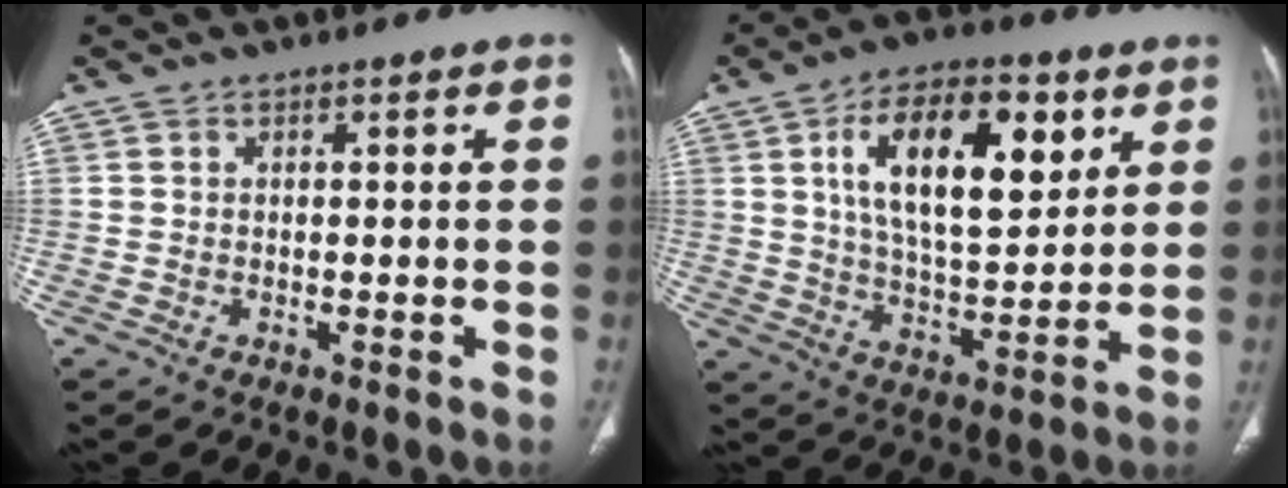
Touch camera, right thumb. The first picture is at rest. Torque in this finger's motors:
{"motor_torque": [-1.12, 1.86, 1.13, 0.78, 0.45]}